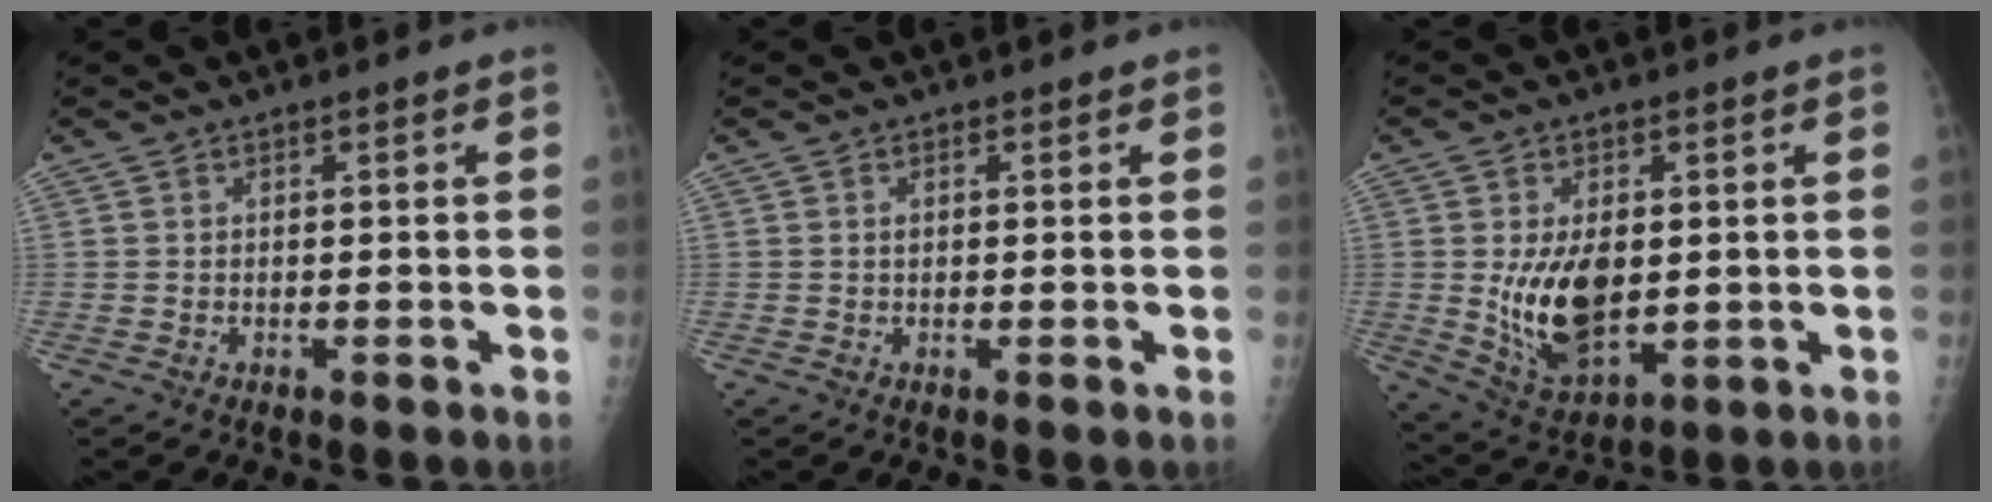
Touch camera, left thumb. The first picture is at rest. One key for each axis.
{"total": 0.8, "fx": 0.4, "fy": 0.5, "fz": 0.4, "tx": -0.001, "ty": -0.001, "tz": 0.005}
{"total": 11.6, "fx": 0.1, "fy": 6.7, "fz": 9.5, "tx": -0.145, "ty": -0.018, "tz": 0.024}